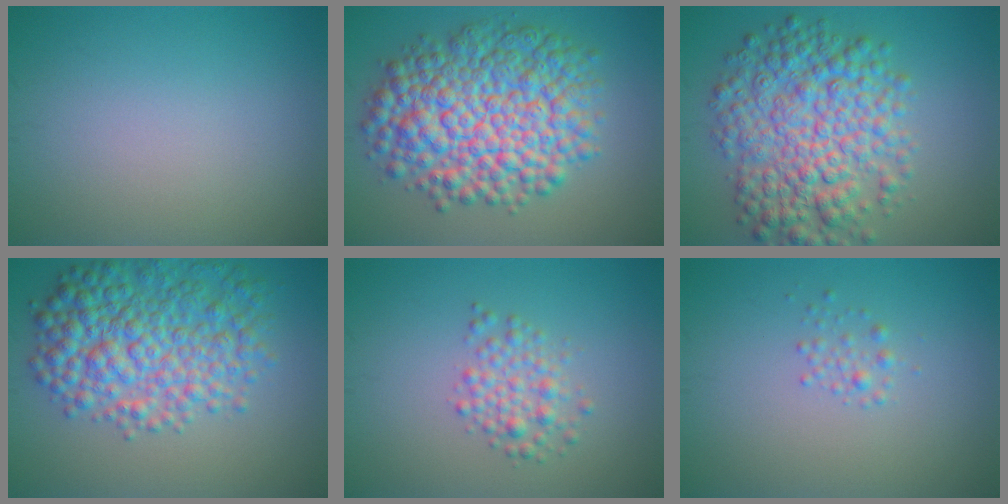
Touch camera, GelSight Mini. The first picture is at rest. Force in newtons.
{"total": 11.4, "press": 11.4, "slide": 0.2}
{"total": 8.8, "press": 8.8, "slide": 0.1}
{"total": 8.2, "press": 8.2, "slide": 0.2}
{"total": 2.6, "press": 2.5, "slide": 0.0}
{"total": 1.1, "press": 1.1, "slide": 0.1}